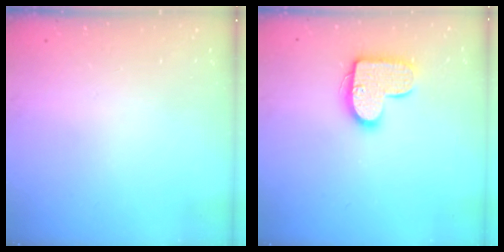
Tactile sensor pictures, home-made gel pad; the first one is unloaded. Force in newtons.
{"total": 13.8, "press": 13.8, "slide": 0.7}